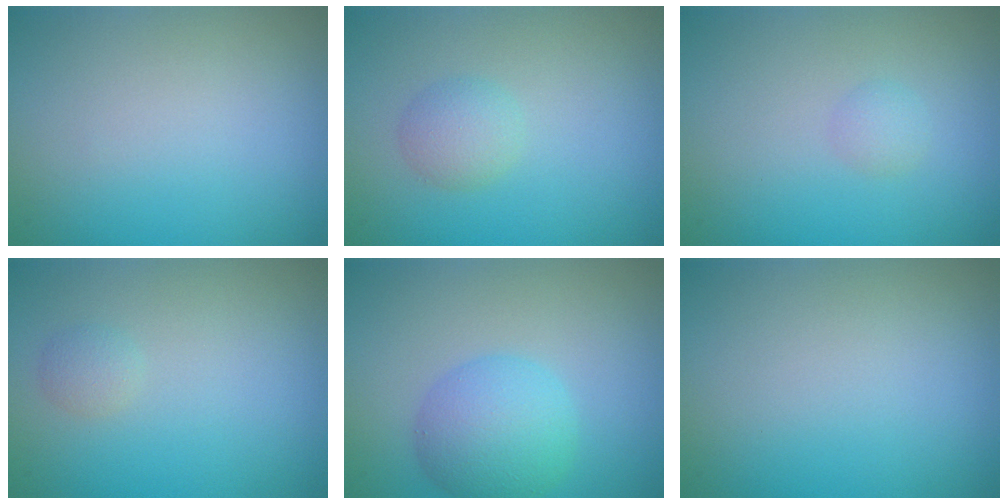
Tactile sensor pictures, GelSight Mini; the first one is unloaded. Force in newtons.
{"total": 1.8, "press": 1.8, "slide": 0.1}
{"total": 1.0, "press": 1.0, "slide": 0.1}
{"total": 0.9, "press": 0.9, "slide": 0.0}
{"total": 4.8, "press": 4.8, "slide": 0.0}
{"total": 0.0}